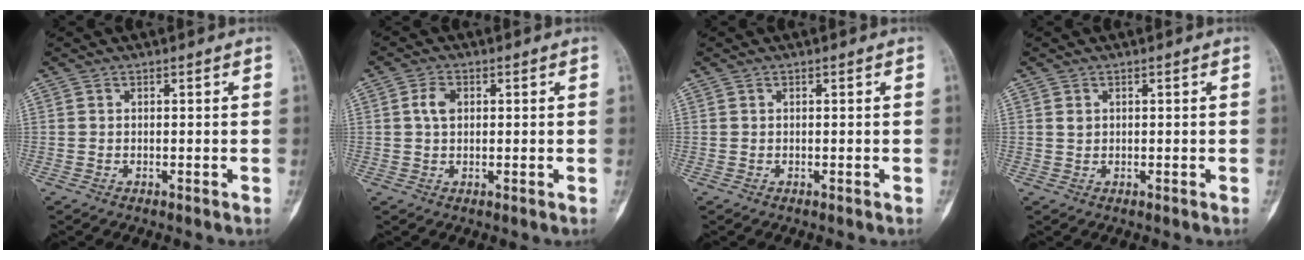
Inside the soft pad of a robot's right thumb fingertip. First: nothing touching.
{"total": 3.2, "force": [0.7, 2.2, 2.3], "torque": [-0.042, 0.003, 0.011]}
{"total": 0.0}
{"total": 0.9, "force": [0.4, 0.8, 0.4], "torque": [-0.001, 0.000, 0.006]}